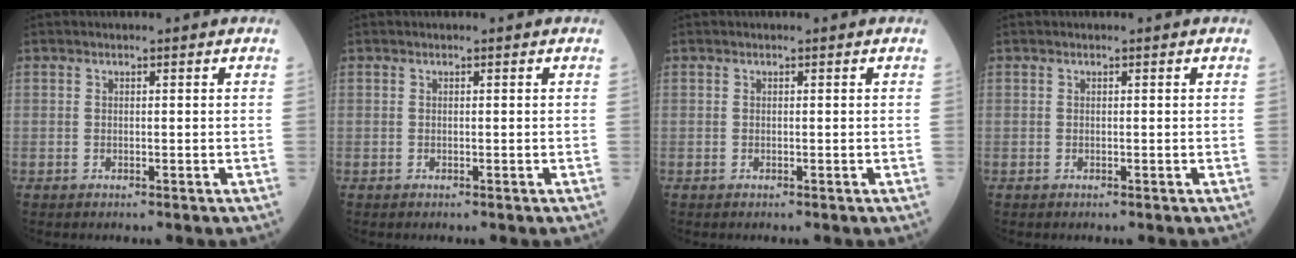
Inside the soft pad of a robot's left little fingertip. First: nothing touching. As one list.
[{"total": 0.0}, {"total": 0.0}, {"total": 0.0}]